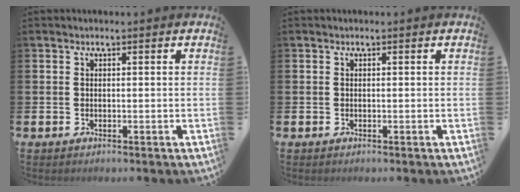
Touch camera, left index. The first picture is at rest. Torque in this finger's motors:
{"motor_torque": [0.01, 0.00, 0.00, 0.01]}